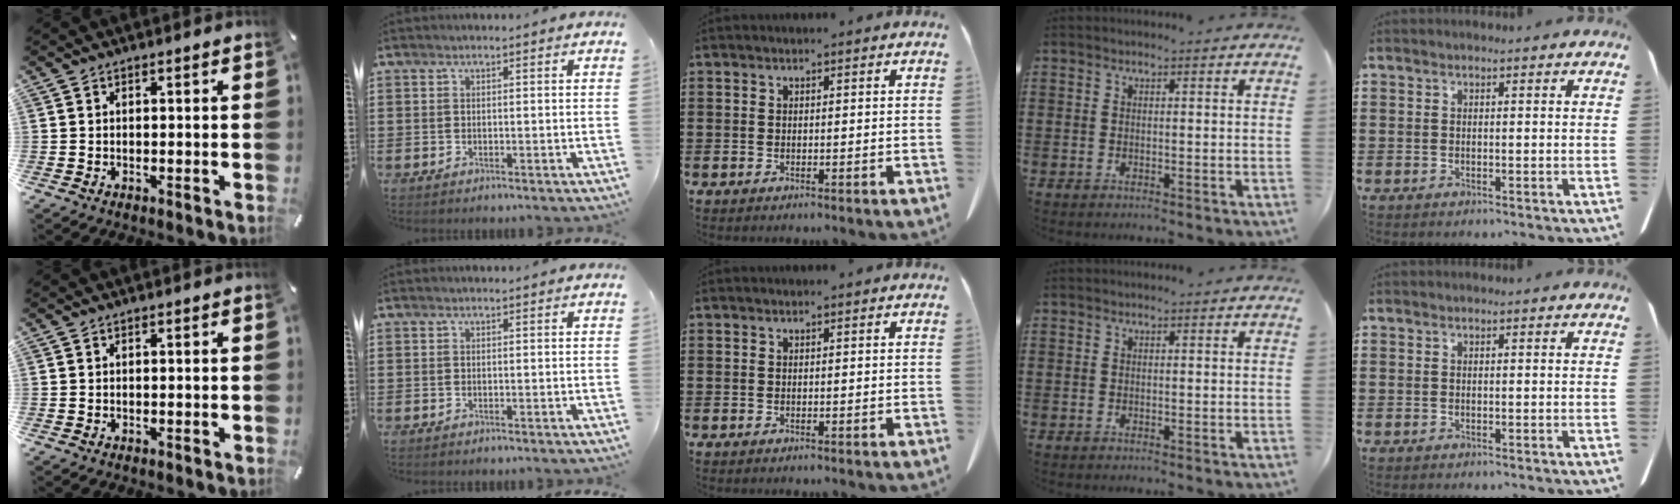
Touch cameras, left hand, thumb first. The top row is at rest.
{}